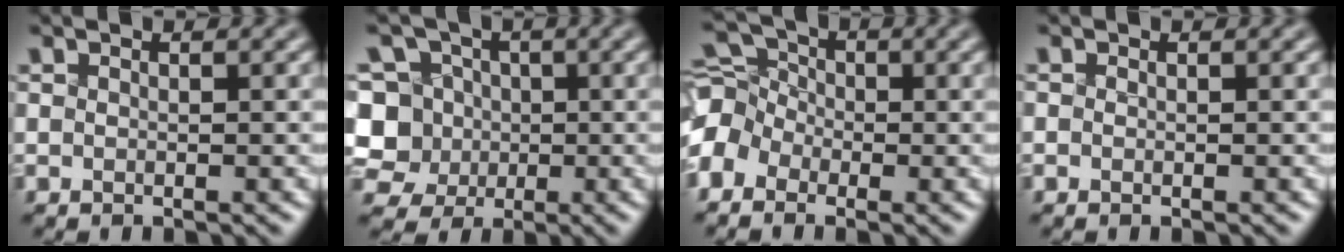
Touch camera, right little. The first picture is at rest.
{"total": 7.6, "force": [-0.5, 7.3, 2.3], "torque": [-0.069, 0.042, -0.030]}
{"total": 5.3, "force": [-2.3, 4.0, 2.5], "torque": [-0.051, 0.012, -0.052]}
{"total": 0.0}